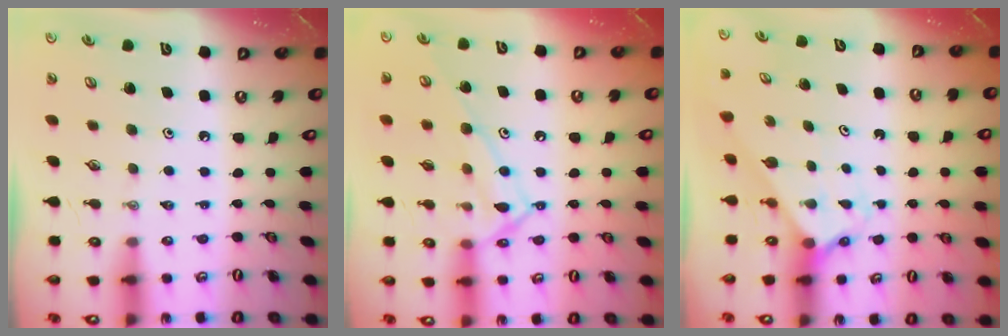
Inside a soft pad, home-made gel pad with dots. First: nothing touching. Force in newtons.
{"total": 15.1, "press": 15.0, "slide": 1.0}
{"total": 2.1, "press": 2.1, "slide": 0.1}